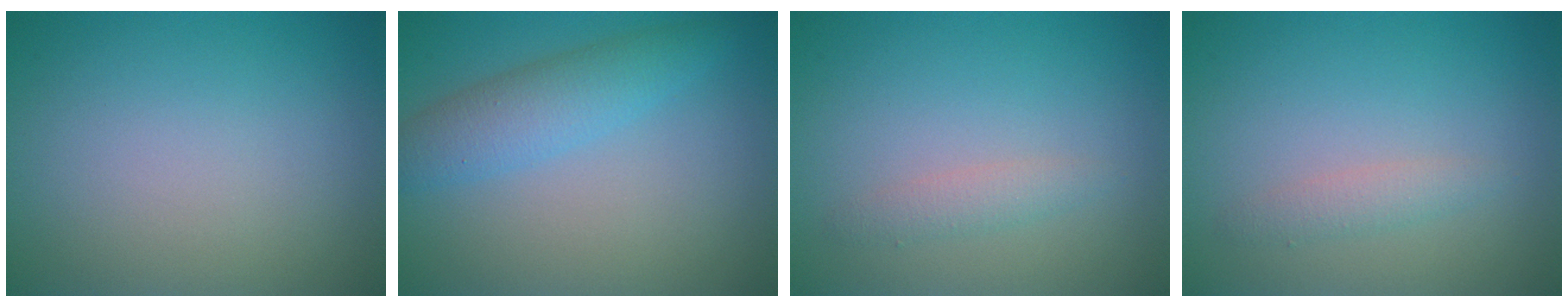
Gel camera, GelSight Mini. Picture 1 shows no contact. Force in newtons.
{"total": 3.7, "press": 3.7, "slide": 0.1}
{"total": 1.4, "press": 1.4, "slide": 0.1}
{"total": 1.4, "press": 1.4, "slide": 0.1}